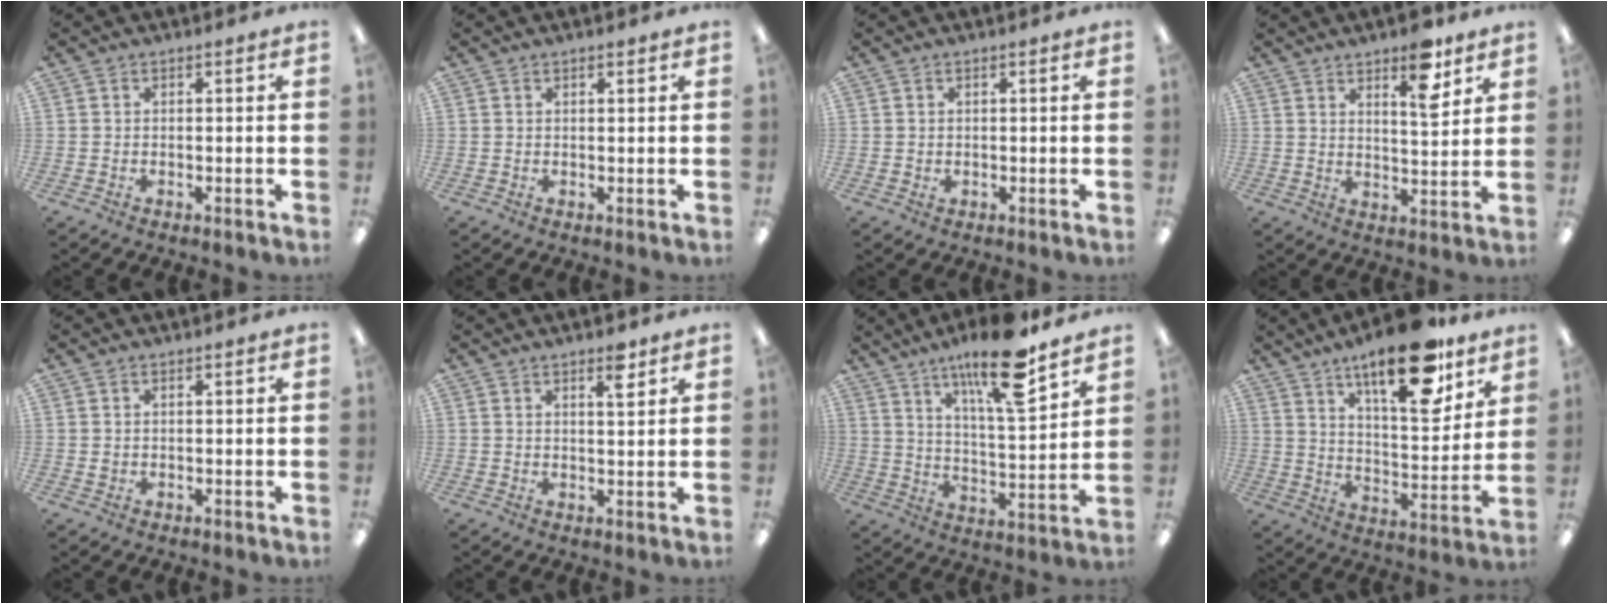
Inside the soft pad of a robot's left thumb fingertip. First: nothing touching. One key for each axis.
{"total": 0.7, "fx": 0.6, "fy": 0.1, "fz": 0.3, "tx": -0.007, "ty": 0.000, "tz": 0.012}
{"total": 0.7, "fx": 0.3, "fy": 0.6, "fz": 0.1, "tx": 0.006, "ty": 0.001, "tz": 0.003}
{"total": 10.2, "fx": 6.9, "fy": 3.8, "fz": 6.6, "tx": -0.074, "ty": -0.042, "tz": 0.110}
{"total": 0.7, "fx": 0.4, "fy": 0.5, "fz": 0.3, "tx": -0.007, "ty": 0.002, "tz": 0.007}
{"total": 4.5, "fx": 3.1, "fy": 1.2, "fz": 3.0, "tx": -0.036, "ty": -0.013, "tz": 0.047}
{"total": 17.1, "fx": 12.1, "fy": 4.0, "fz": 11.4, "tx": -0.192, "ty": -0.064, "tz": 0.195}
{"total": 20.7, "fx": 14.5, "fy": 6.9, "fz": 13.0, "tx": -0.195, "ty": -0.085, "tz": 0.237}